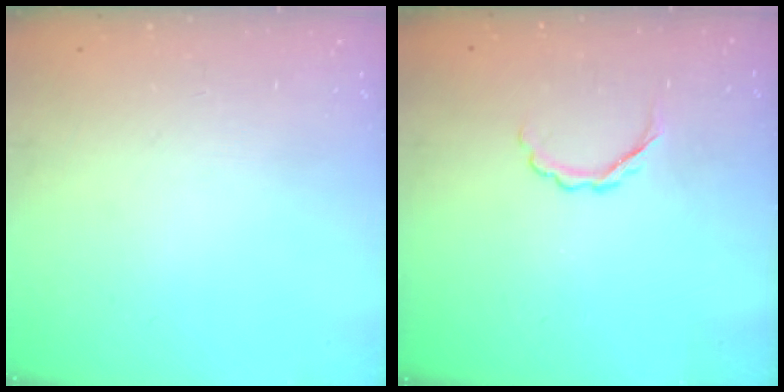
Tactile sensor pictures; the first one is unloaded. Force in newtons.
{"total": 2.7, "press": 2.6, "slide": 0.7}